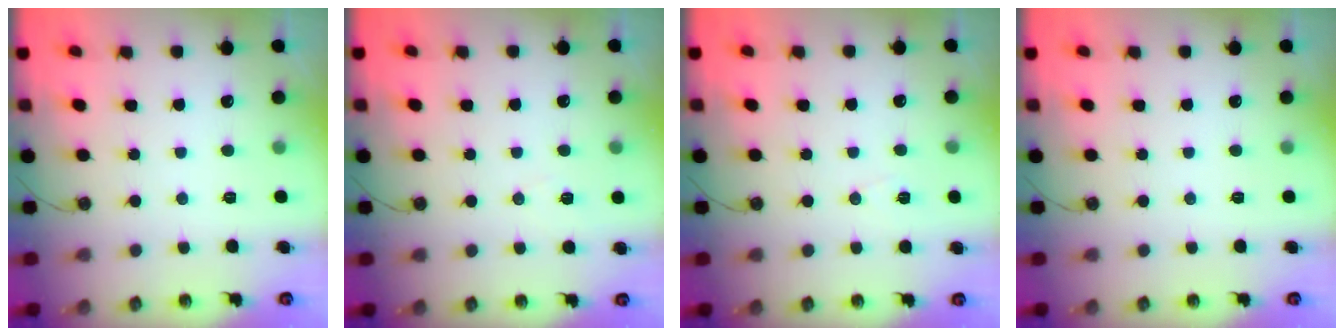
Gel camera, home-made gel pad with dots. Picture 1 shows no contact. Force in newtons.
{"total": 5.8, "press": 5.1, "slide": 2.7}
{"total": 4.5, "press": 3.4, "slide": 2.9}
{"total": 0.0}